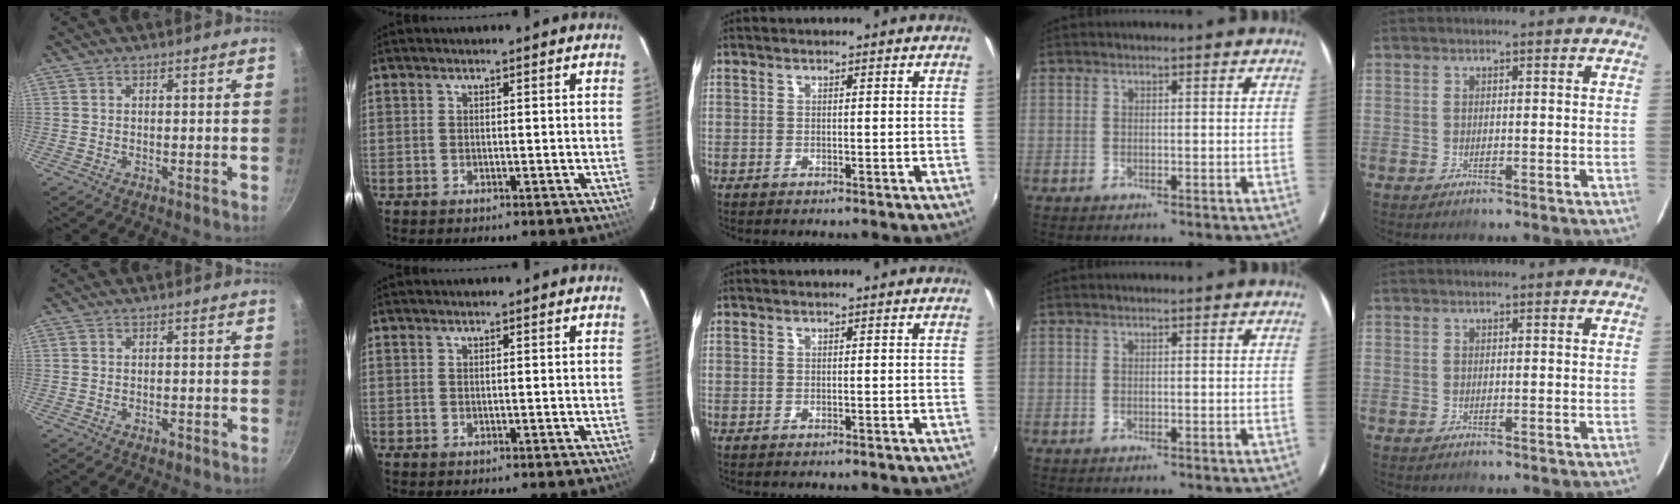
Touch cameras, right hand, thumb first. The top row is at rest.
{"thumb": {"total": 1.0, "force": [-0.6, 0.6, 0.5], "torque": [-0.009, 0.005, -0.007]}}